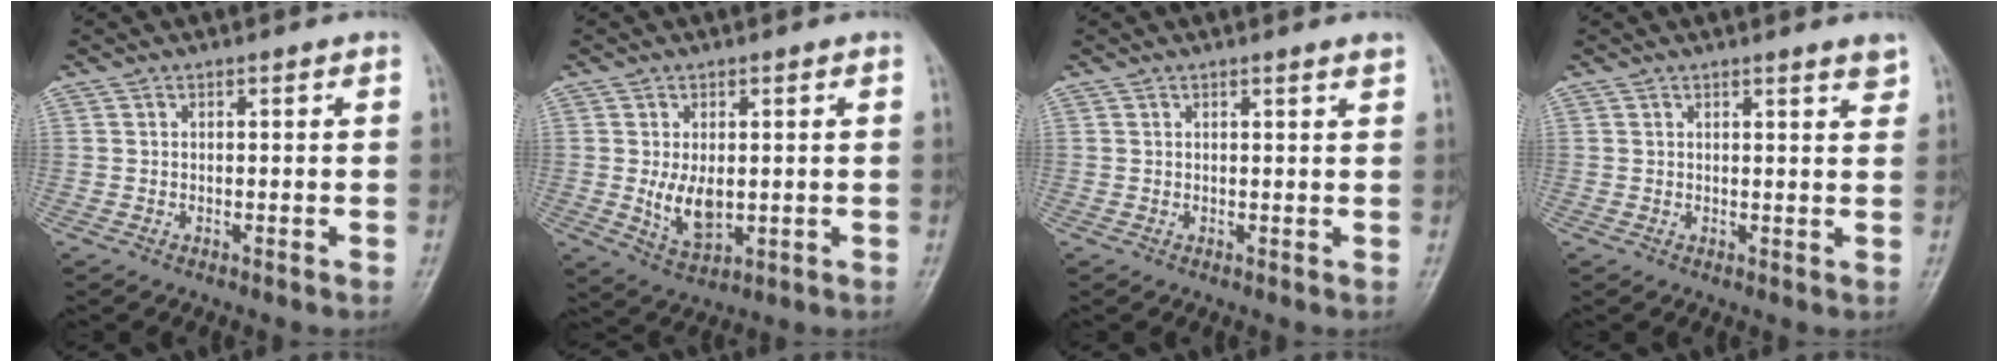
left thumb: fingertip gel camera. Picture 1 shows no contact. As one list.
[{"total": 6.2, "force": [0.1, 3.7, 5.0], "torque": [-0.081, -0.016, 0.014]}, {"total": 1.2, "force": [1.0, -0.1, 0.7], "torque": [-0.006, -0.006, 0.013]}, {"total": 2.3, "force": [1.8, 0.2, 1.4], "torque": [-0.013, -0.013, 0.023]}]